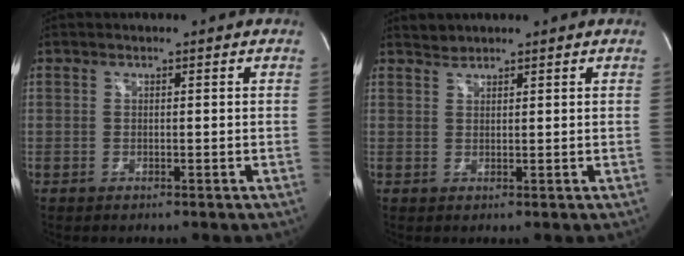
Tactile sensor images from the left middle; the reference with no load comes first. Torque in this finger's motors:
{"motor_torque": [0.11, 0.01, -0.01, -0.01]}